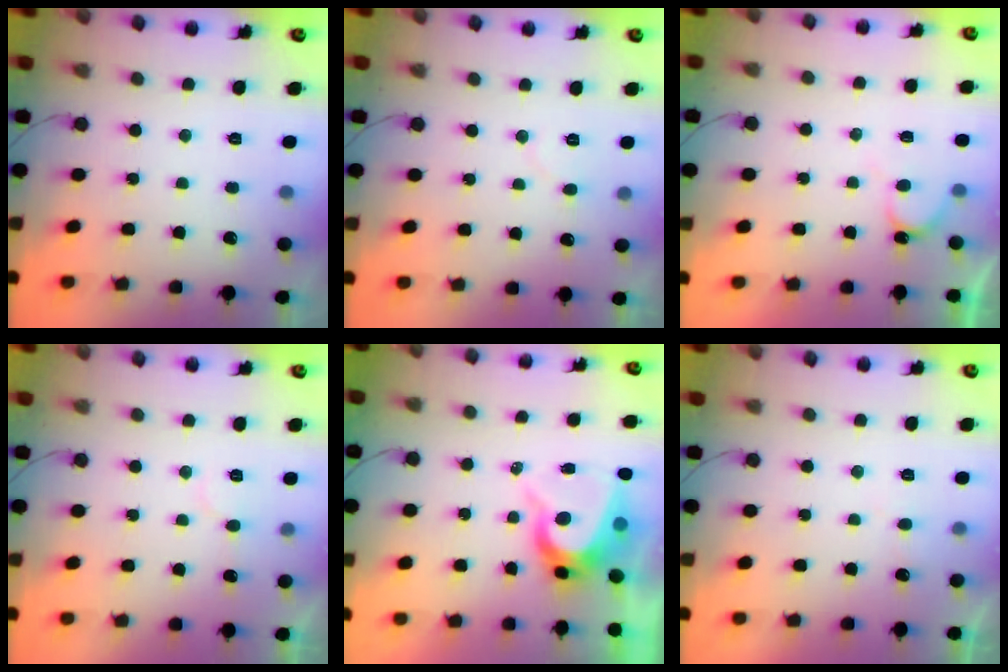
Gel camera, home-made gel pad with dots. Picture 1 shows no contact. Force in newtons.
{"total": 4.3, "press": 4.3, "slide": 0.5}
{"total": 5.7, "press": 5.7, "slide": 0.6}
{"total": 5.6, "press": 5.6, "slide": 0.4}
{"total": 8.6, "press": 8.5, "slide": 1.0}
{"total": 5.4, "press": 5.4, "slide": 0.4}